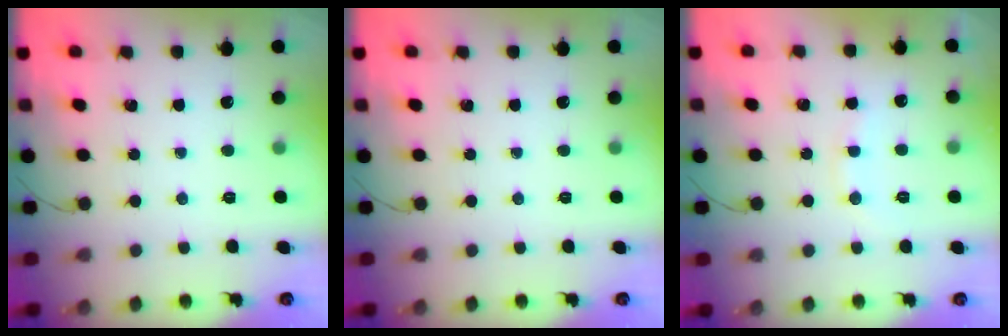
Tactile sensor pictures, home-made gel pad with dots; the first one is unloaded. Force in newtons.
{"total": 0.0}
{"total": 8.3, "press": 8.2, "slide": 1.5}